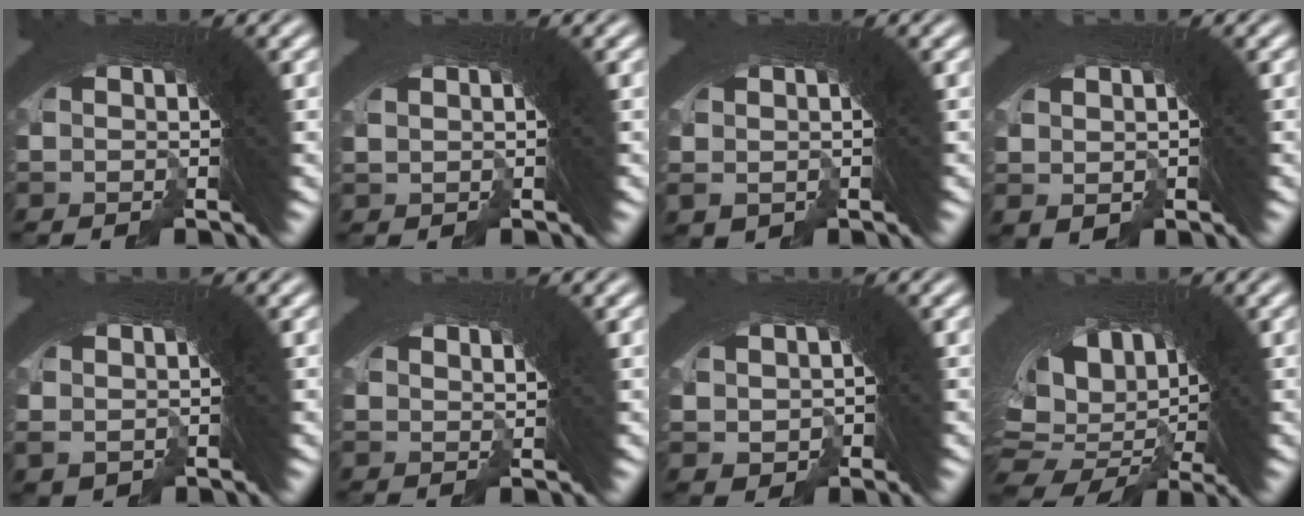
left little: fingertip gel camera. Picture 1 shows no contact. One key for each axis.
{"total": 0.9, "fx": 0.3, "fy": 0.9, "fz": 0.3, "tx": -0.013, "ty": 0.006, "tz": 0.005}
{"total": 1.2, "fx": -0.3, "fy": 1.1, "fz": -0.1, "tx": -0.012, "ty": -0.006, "tz": 0.002}
{"total": 2.1, "fx": -0.8, "fy": 1.9, "fz": 0.3, "tx": -0.028, "ty": -0.017, "tz": -0.001}
{"total": 1.6, "fx": -0.3, "fy": 1.6, "fz": 0.2, "tx": -0.019, "ty": -0.007, "tz": 0.002}
{"total": 0.9, "fx": -0.1, "fy": 0.8, "fz": 0.3, "tx": -0.028, "ty": -0.013, "tz": 0.002}
{"total": 3.2, "fx": -1.7, "fy": 2.7, "fz": 0.2, "tx": -0.023, "ty": -0.026, "tz": -0.011}
{"total": 13.5, "fx": -3.6, "fy": 10.2, "fz": 8.1, "tx": -0.190, "ty": -0.062, "tz": -0.033}